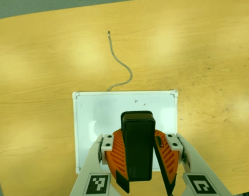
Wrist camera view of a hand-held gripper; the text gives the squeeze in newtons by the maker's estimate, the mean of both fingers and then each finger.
{"total": 9.7, "left": 9.6, "right": 9.8}